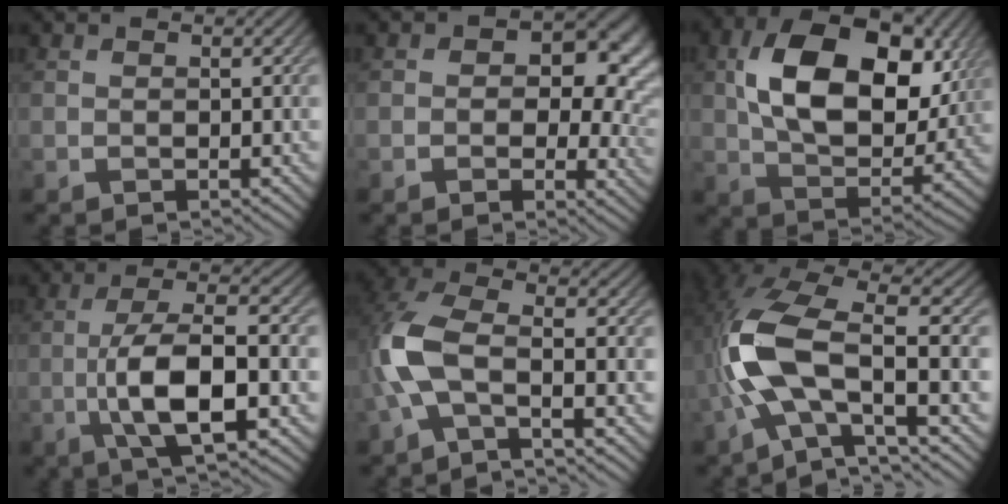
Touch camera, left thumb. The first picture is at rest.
{"total": 10.6, "force": [1.6, 7.1, 7.7], "torque": [-0.069, -0.005, 0.024]}
{"total": 14.9, "force": [3.8, 9.5, 10.9], "torque": [-0.202, -0.008, 0.075]}
{"total": 9.9, "force": [-2.5, 3.2, 9.0], "torque": [-0.166, 0.006, -0.049]}
{"total": 7.7, "force": [-2.1, 3.0, 6.8], "torque": [-0.166, 0.006, -0.057]}
{"total": 13.6, "force": [-2.6, 5.3, 12.3], "torque": [-0.274, -0.005, -0.057]}